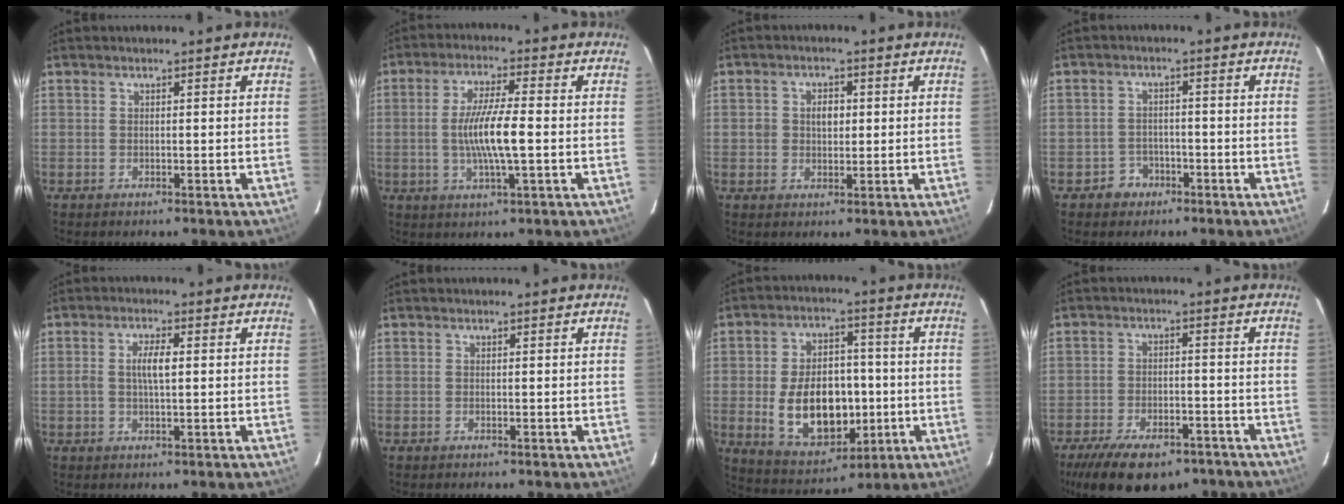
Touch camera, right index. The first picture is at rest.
{"total": 9.1, "force": [-1.0, 1.1, 9.0], "torque": [-0.169, -0.004, -0.019]}
{"total": 3.5, "force": [0.3, 2.8, 2.1], "torque": [-0.033, 0.010, 0.005]}
{"total": 3.9, "force": [-2.3, 3.2, 0.2], "torque": [-0.014, 0.014, -0.034]}
{"total": 4.0, "force": [0.3, 1.2, 3.8], "torque": [-0.072, 0.006, 0.006]}
{"total": 0.0}
{"total": 16.0, "force": [-2.5, 10.1, 12.2], "torque": [-0.241, 0.008, -0.014]}
{"total": 17.2, "force": [-12.2, 7.8, 9.3], "torque": [-0.200, -0.022, -0.180]}